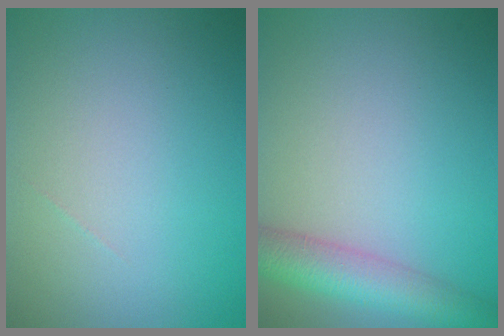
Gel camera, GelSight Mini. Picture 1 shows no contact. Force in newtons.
{"total": 4.9, "press": 4.9, "slide": 0.2}